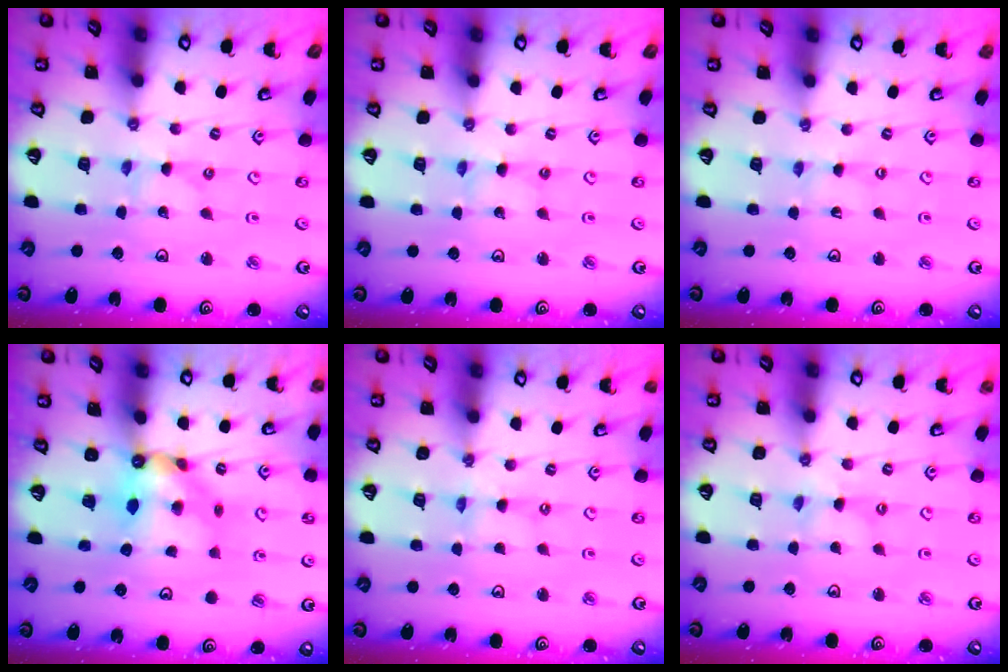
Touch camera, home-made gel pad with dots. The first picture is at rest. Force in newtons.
{"total": 1.6, "press": 1.6, "slide": 0.2}
{"total": 0.6, "press": 0.6, "slide": 0.1}
{"total": 6.2, "press": 6.2, "slide": 0.6}
{"total": 0.0}
{"total": 0.0}